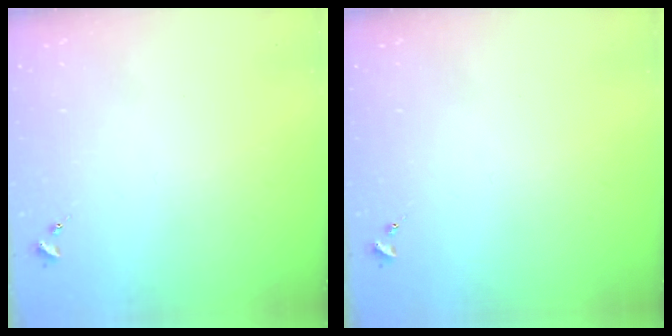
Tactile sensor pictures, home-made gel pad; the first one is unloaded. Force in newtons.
{"total": 0.0}